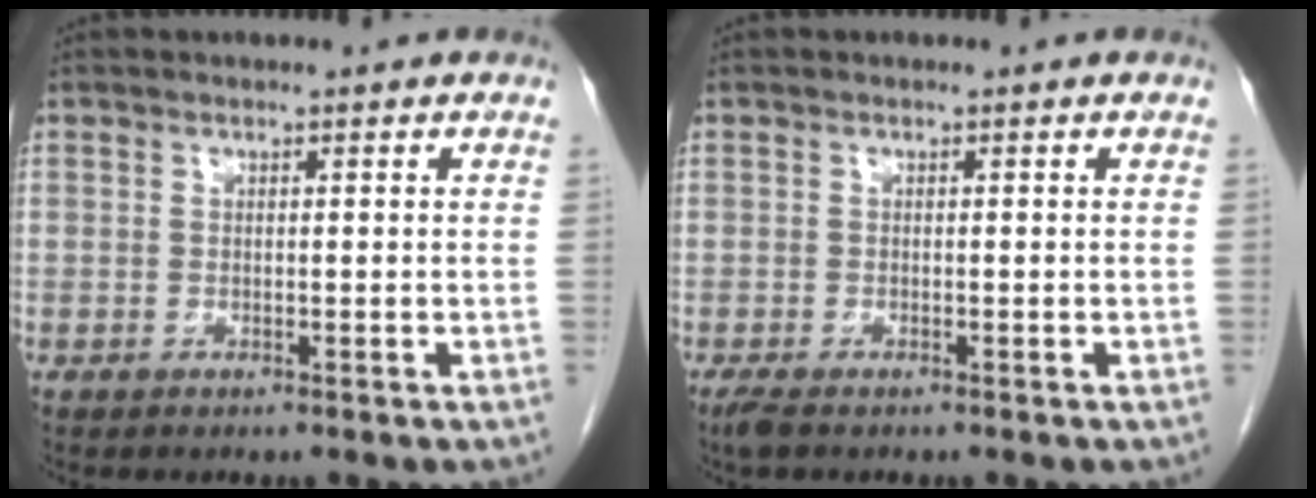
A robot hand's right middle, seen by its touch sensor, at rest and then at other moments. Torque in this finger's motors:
{"motor_torque": [0.32, -0.11, 0.03, 0.01]}